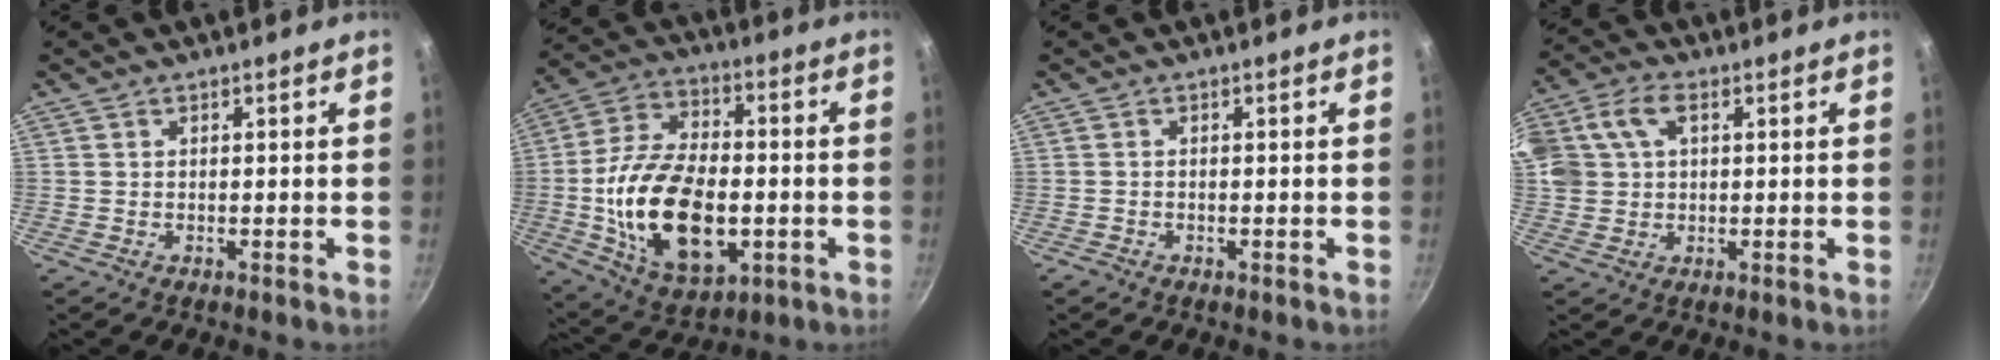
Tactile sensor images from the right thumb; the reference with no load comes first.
{"total": 22.2, "force": [-3.4, 12.9, 17.7], "torque": [-0.311, 0.018, -0.050]}
{"total": 0.8, "force": [-0.6, 0.5, 0.3], "torque": [-0.010, 0.004, -0.010]}
{"total": 14.9, "force": [4.2, 10.8, 9.5], "torque": [-0.223, 0.039, 0.075]}